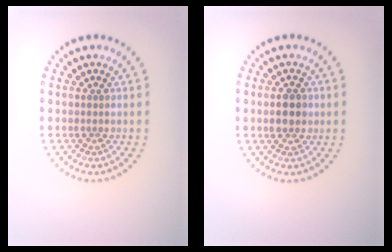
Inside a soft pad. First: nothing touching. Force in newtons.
{"total": 2.8, "press": 2.8, "slide": 0.2}